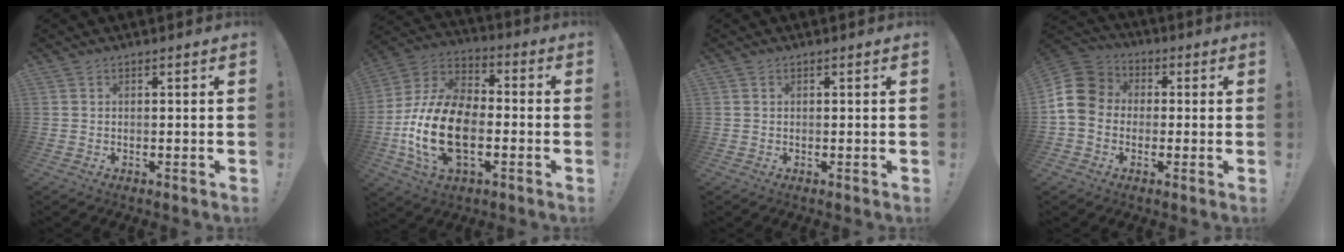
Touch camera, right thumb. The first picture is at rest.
{"total": 21.8, "force": [-5.8, 13.1, 16.5], "torque": [-0.325, 0.032, -0.089]}
{"total": 0.0}
{"total": 12.1, "force": [-0.4, 10.5, 6.2], "torque": [-0.111, 0.018, -0.001]}